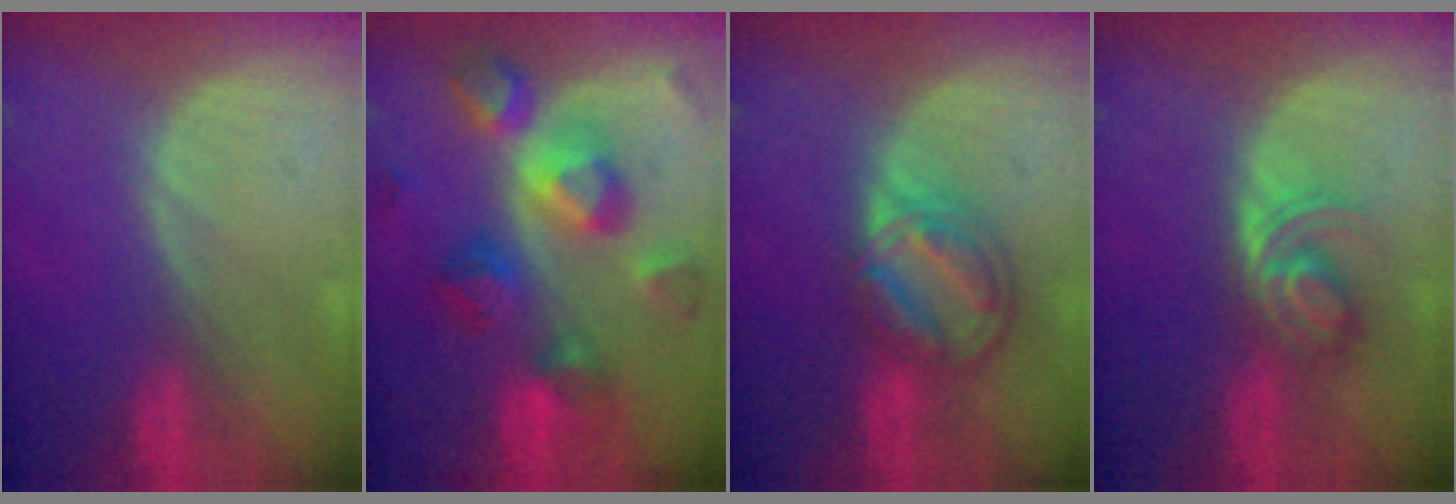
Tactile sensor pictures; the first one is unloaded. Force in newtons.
{"total": 10.8, "press": 10.8, "slide": 0.8}
{"total": 8.2, "press": 7.0, "slide": 4.4}
{"total": 5.7, "press": 5.2, "slide": 2.4}